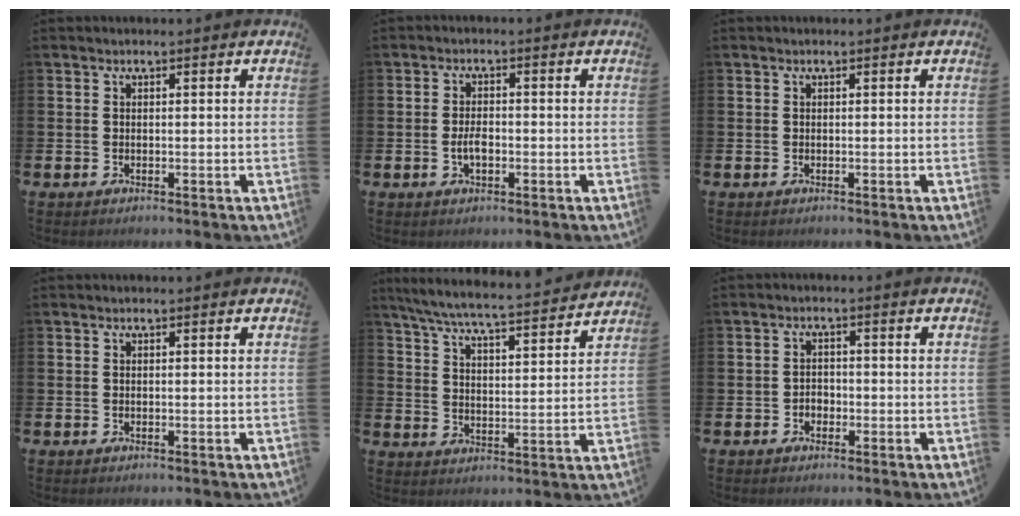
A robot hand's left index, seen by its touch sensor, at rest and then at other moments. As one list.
[{"total": 2.6, "force": [-0.6, 1.4, 2.2], "torque": [-0.036, 0.001, -0.012]}, {"total": 0.0}, {"total": 0.0}, {"total": 7.0, "force": [6.6, 0.3, 2.5], "torque": [-0.076, -0.043, 0.113]}, {"total": 1.6, "force": [-0.8, 1.3, 0.5], "torque": [-0.007, 0.000, -0.019]}]